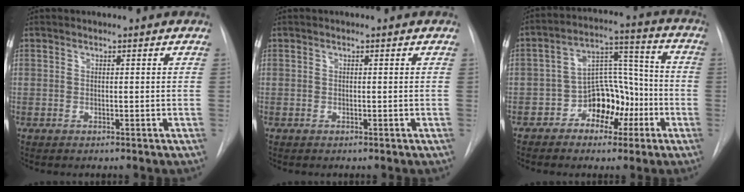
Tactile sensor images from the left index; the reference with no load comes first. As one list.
[{"total": 0.0}, {"total": 9.7, "force": [-4.1, 6.1, 6.3], "torque": [-0.106, 0.037, -0.063]}]